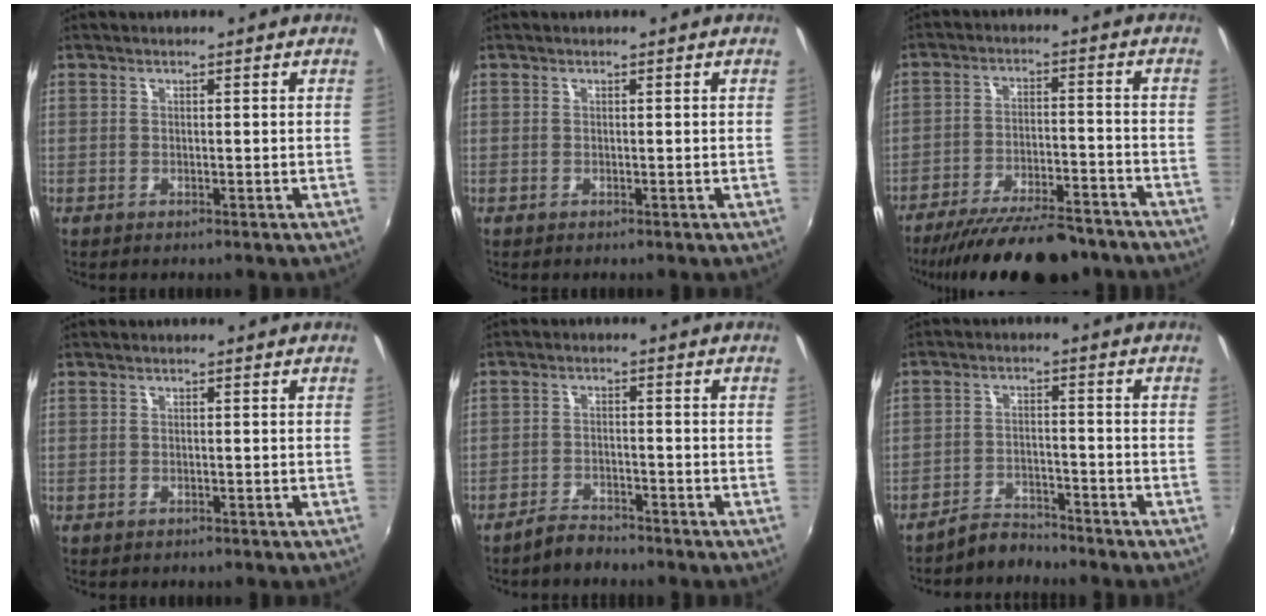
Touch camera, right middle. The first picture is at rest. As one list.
[{"total": 0.0}, {"total": 18.5, "force": [-15.7, 4.5, 8.7], "torque": [-0.163, -0.020, -0.227]}, {"total": 0.5, "force": [-0.4, 0.4, 0.1], "torque": [-0.003, 0.000, -0.004]}, {"total": 3.7, "force": [-3.5, 1.0, 0.9], "torque": [-0.031, 0.004, -0.059]}, {"total": 4.5, "force": [-4.4, 0.8, 0.1], "torque": [-0.011, 0.012, -0.074]}]